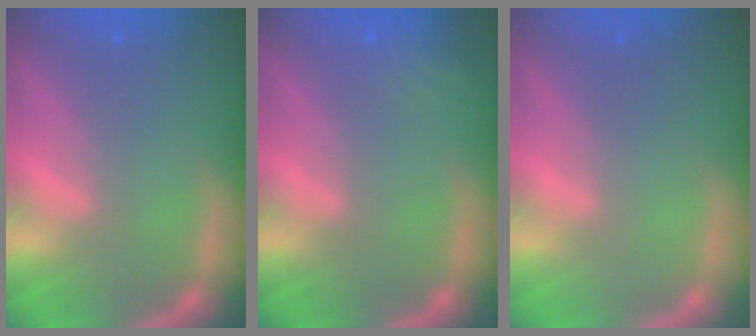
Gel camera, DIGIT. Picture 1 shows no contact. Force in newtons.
{"total": 2.4}
{"total": 0.0}